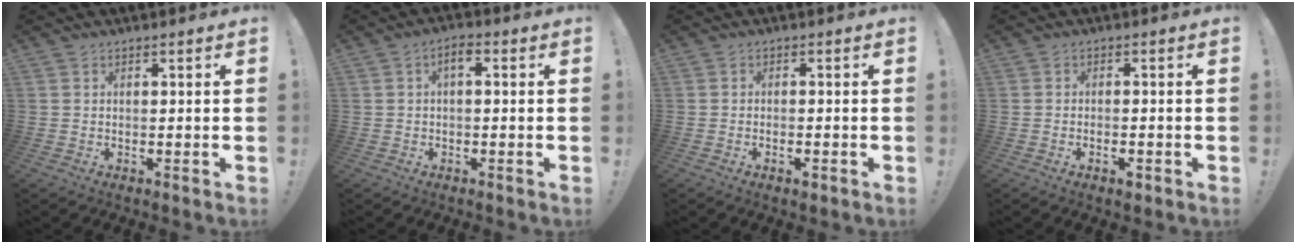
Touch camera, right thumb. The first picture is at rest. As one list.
[{"total": 3.5, "force": [0.0, 1.2, 3.3], "torque": [-0.062, 0.010, -0.001]}, {"total": 2.1, "force": [-1.3, 0.6, 1.5], "torque": [-0.021, 0.005, -0.020]}, {"total": 2.4, "force": [-1.5, 0.8, 1.7], "torque": [-0.016, 0.003, -0.024]}]